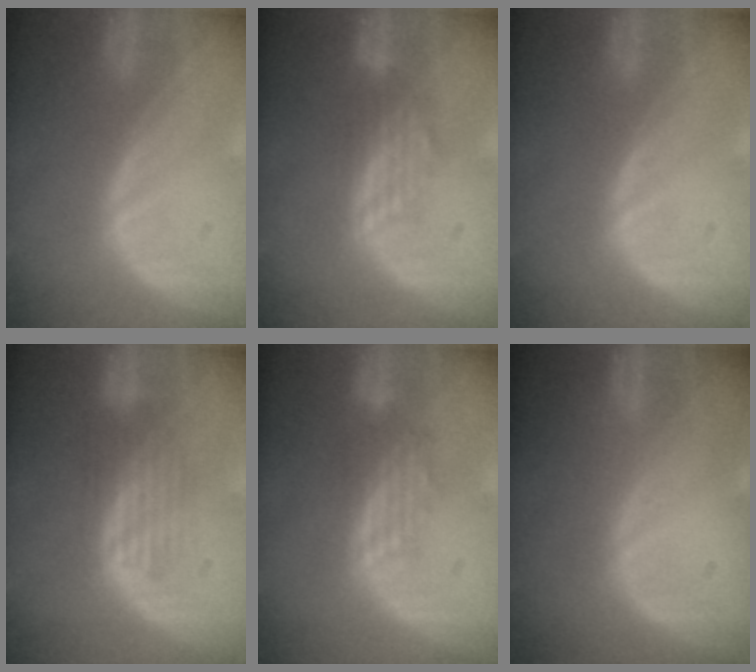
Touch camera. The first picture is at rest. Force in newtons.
{"total": 3.3, "press": 3.1, "slide": 1.2}
{"total": 0.0}
{"total": 4.1, "press": 4.1, "slide": 0.1}
{"total": 3.2, "press": 3.1, "slide": 0.7}
{"total": 0.0}